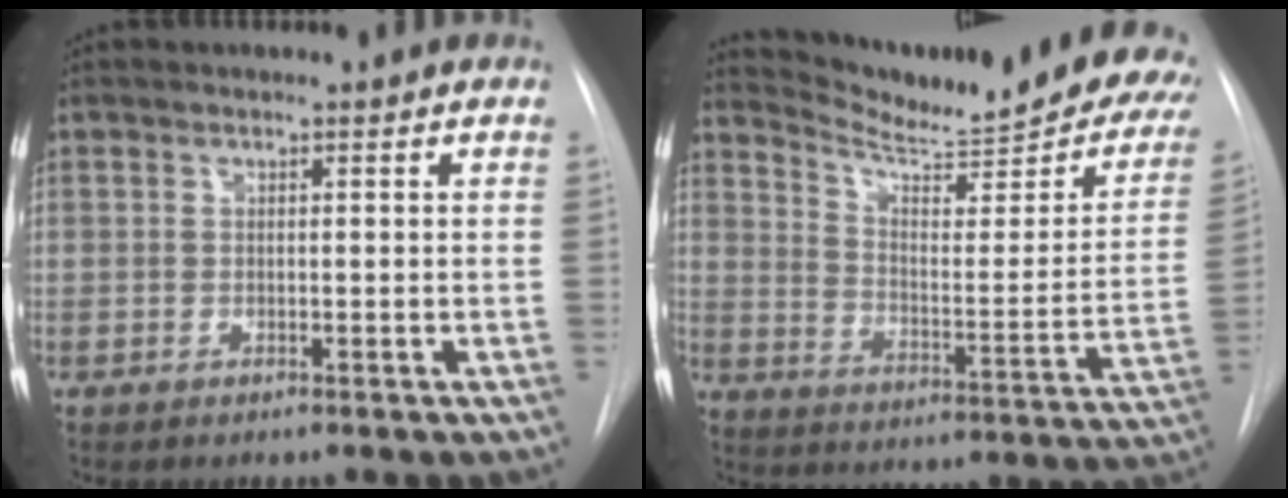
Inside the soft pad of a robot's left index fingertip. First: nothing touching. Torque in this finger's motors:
{"motor_torque": [0.74, -1.24, -0.01, 0.02]}